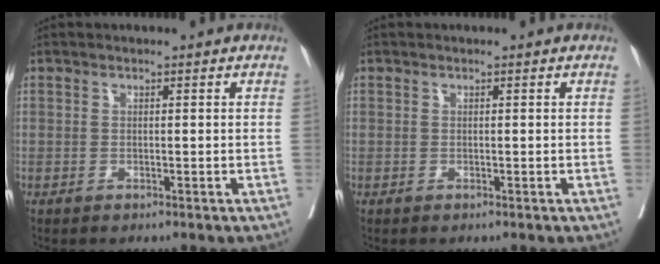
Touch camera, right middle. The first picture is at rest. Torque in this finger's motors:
{"motor_torque": [-0.01, 0.00, 0.00, 0.00]}